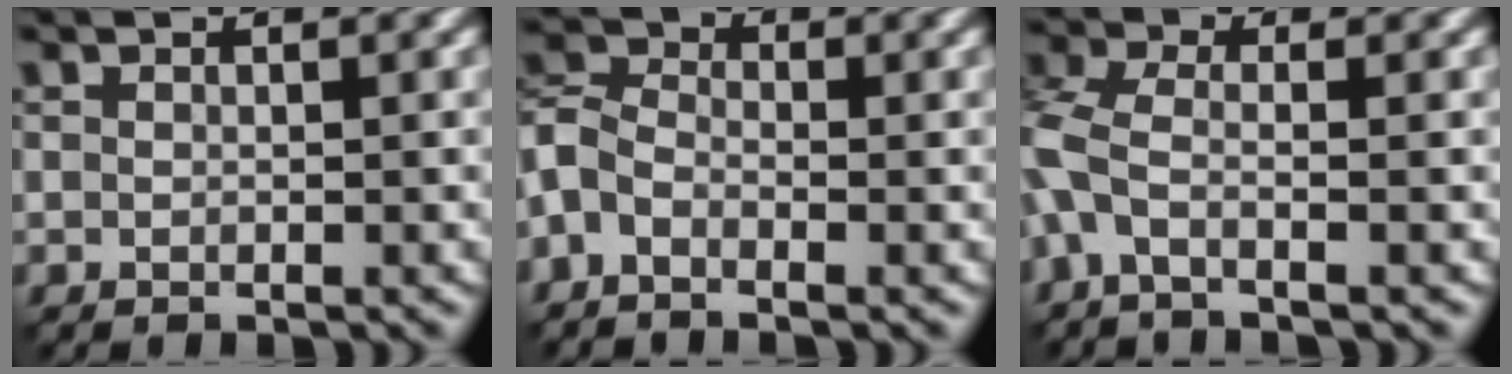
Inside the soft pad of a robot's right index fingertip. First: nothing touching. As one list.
[{"total": 3.9, "force": [-1.6, 2.4, 2.6], "torque": [-0.055, 0.006, -0.044]}, {"total": 3.9, "force": [-1.3, 1.7, 3.2], "torque": [-0.088, 0.001, -0.043]}]